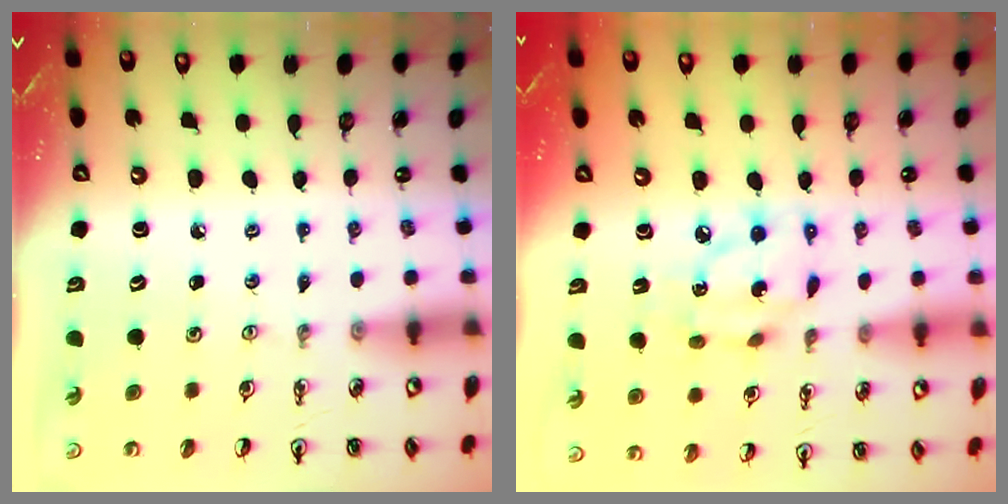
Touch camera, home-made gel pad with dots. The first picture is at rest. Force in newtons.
{"total": 9.5, "press": 9.5, "slide": 0.6}